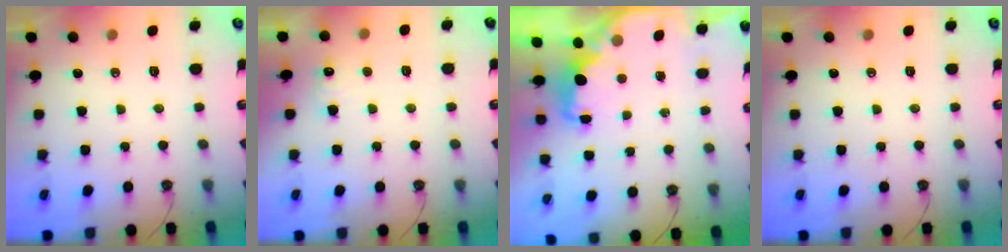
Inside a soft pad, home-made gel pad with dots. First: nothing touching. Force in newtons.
{"total": 5.8, "press": 5.7, "slide": 1.2}
{"total": 3.5, "press": 3.5, "slide": 0.6}
{"total": 0.0}